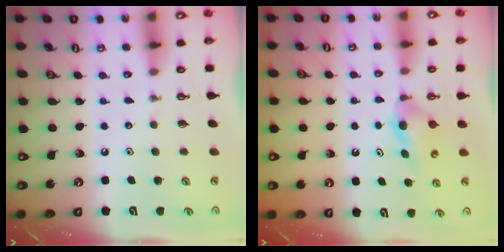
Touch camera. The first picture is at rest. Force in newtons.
{"total": 4.5, "press": 4.4, "slide": 1.1}